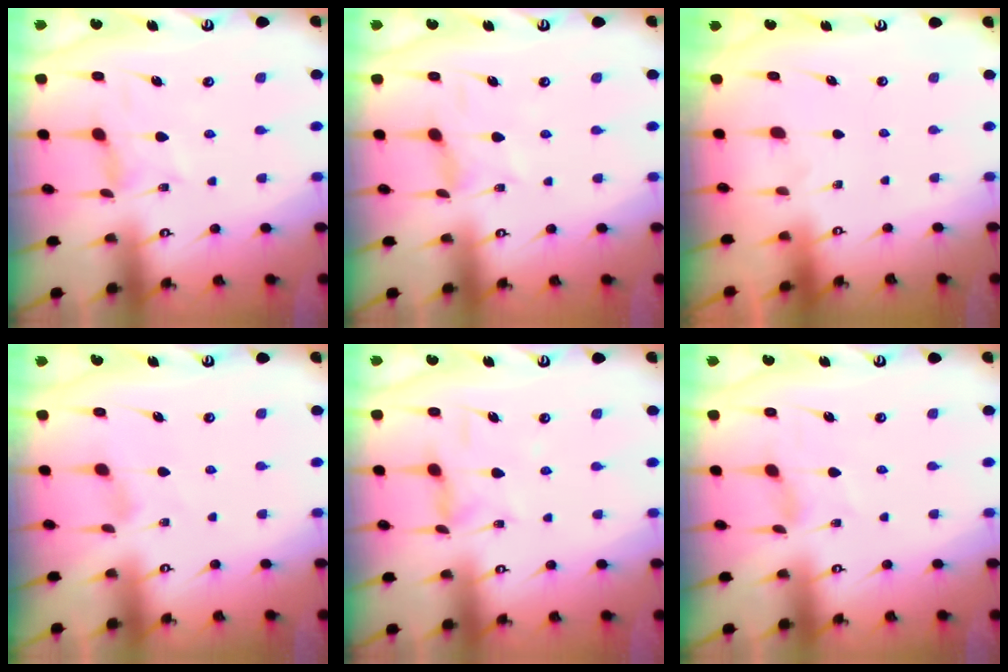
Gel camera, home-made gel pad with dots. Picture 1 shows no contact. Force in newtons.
{"total": 0.6, "press": 0.6, "slide": 0.1}
{"total": 0.0}
{"total": 0.0}
{"total": 2.8, "press": 2.8, "slide": 0.3}
{"total": 0.8, "press": 0.8, "slide": 0.2}